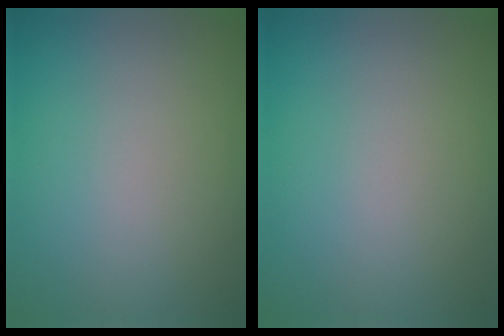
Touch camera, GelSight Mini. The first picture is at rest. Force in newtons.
{"total": 0.0}